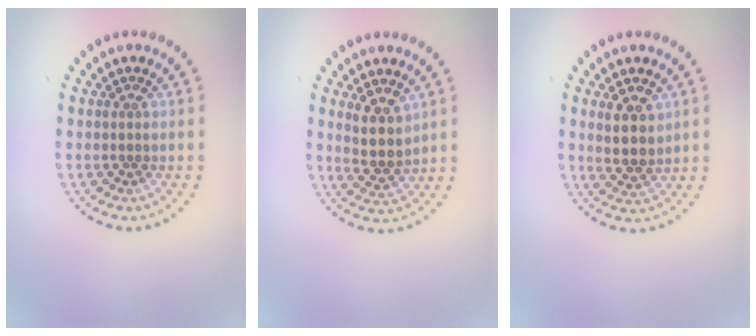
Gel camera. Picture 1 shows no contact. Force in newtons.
{"total": 3.0, "press": 2.6, "slide": 1.5}
{"total": 3.0, "press": 2.8, "slide": 1.1}